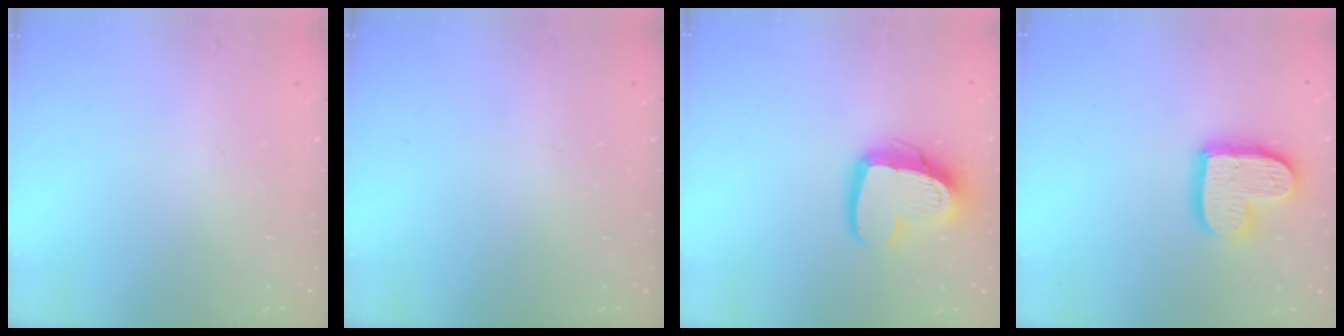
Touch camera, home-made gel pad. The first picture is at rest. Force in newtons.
{"total": 0.0}
{"total": 15.0, "press": 14.9, "slide": 1.3}
{"total": 14.9, "press": 14.9, "slide": 1.1}